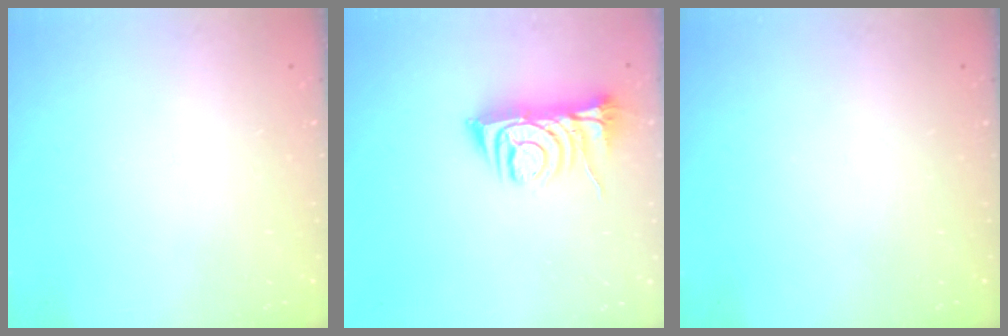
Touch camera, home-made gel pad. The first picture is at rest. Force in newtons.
{"total": 8.0, "press": 8.0, "slide": 0.9}
{"total": 0.0}